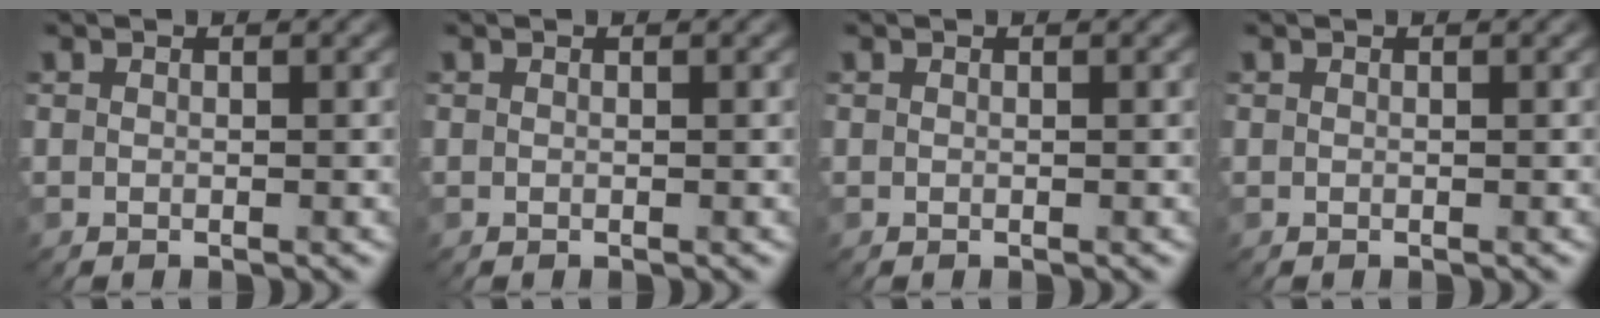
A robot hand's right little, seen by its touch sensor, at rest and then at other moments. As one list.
[{"total": 0.0}, {"total": 0.0}, {"total": 0.0}]